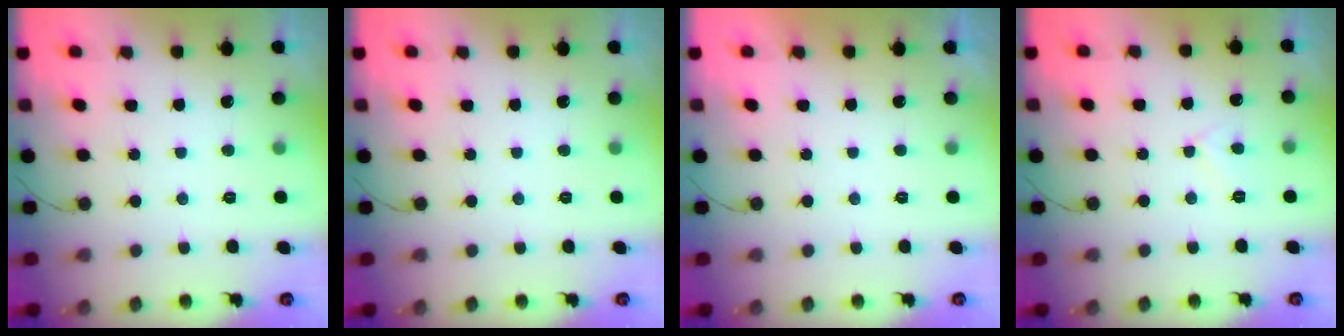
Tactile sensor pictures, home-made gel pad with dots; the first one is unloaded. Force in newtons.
{"total": 0.0}
{"total": 2.1, "press": 2.1, "slide": 0.4}
{"total": 4.1, "press": 4.1, "slide": 0.4}